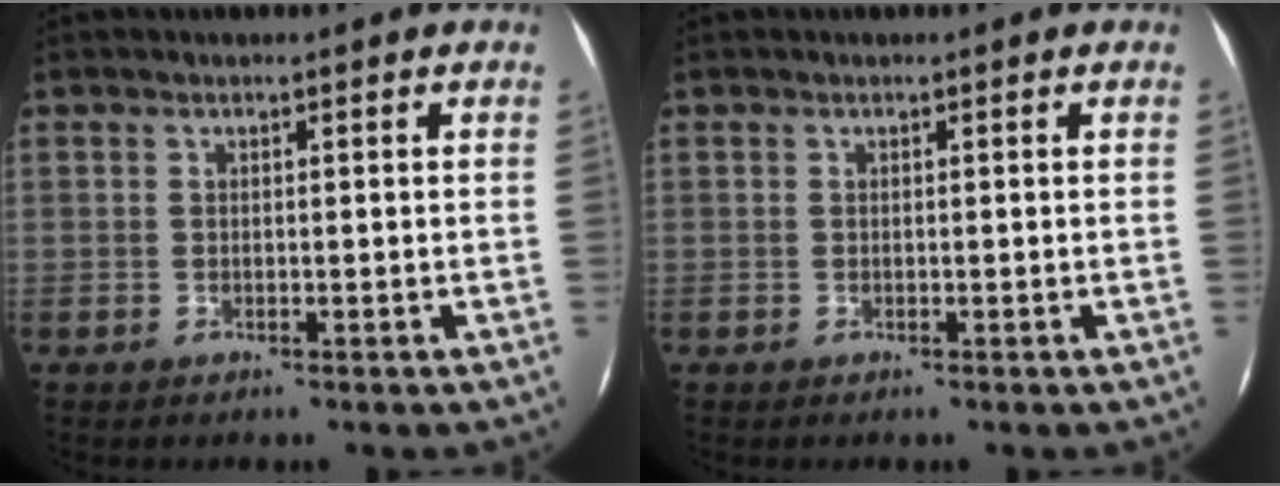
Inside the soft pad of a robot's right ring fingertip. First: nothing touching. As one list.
[{"total": 0.0}]